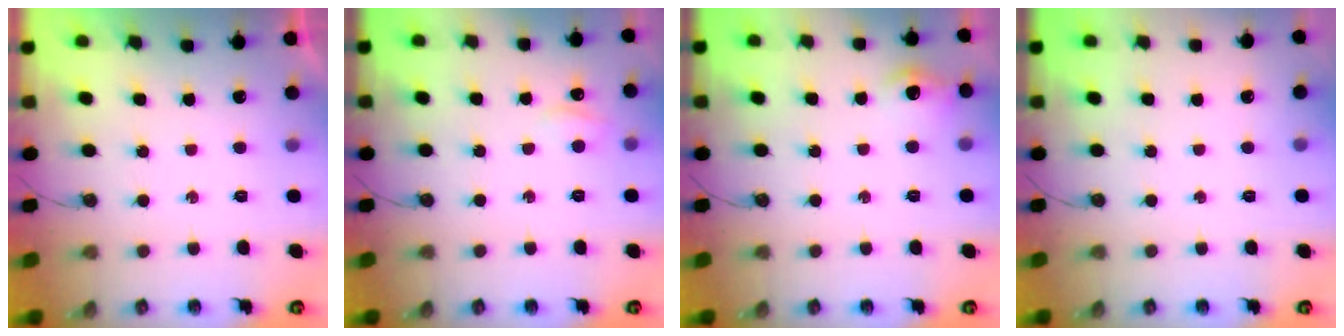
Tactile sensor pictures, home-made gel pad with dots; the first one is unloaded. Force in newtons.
{"total": 4.7, "press": 4.6, "slide": 0.9}
{"total": 8.3, "press": 8.3, "slide": 0.9}
{"total": 0.0}